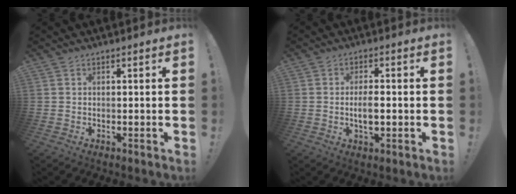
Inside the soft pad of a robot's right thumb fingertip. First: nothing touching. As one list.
[{"total": 4.8, "force": [-0.7, 1.8, 4.4], "torque": [-0.075, -0.005, -0.019]}]